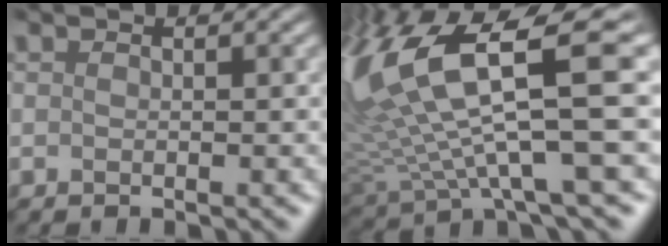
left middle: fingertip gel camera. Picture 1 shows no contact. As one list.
[{"total": 13.8, "force": [6.5, 4.0, 11.5], "torque": [-0.262, 0.008, 0.132]}]